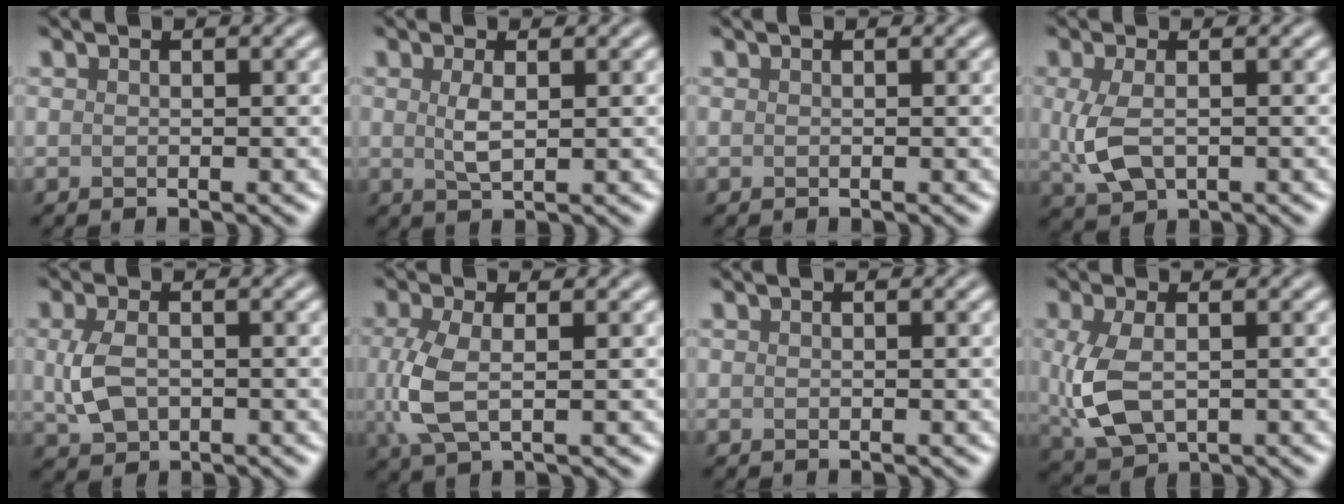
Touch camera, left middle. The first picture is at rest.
{"total": 1.9, "force": [0.4, 0.6, 1.8], "torque": [-0.040, -0.001, 0.009]}
{"total": 0.0}
{"total": 3.7, "force": [0.0, 2.1, 3.1], "torque": [-0.078, -0.002, 0.003]}
{"total": 3.6, "force": [0.0, 2.4, 2.7], "torque": [-0.066, -0.001, 0.002]}
{"total": 4.2, "force": [0.1, 1.8, 3.8], "torque": [-0.097, -0.003, 0.000]}
{"total": 0.0}
{"total": 5.5, "force": [0.0, 3.2, 4.5], "torque": [-0.113, -0.007, 0.006]}